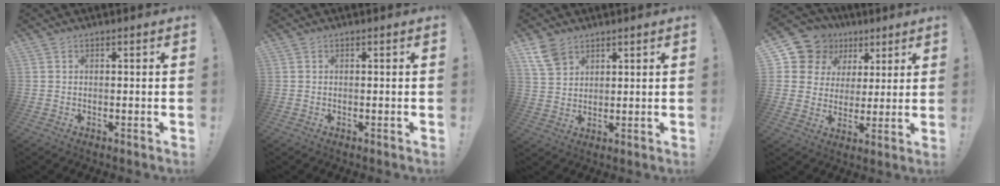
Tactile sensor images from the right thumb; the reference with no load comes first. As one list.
[{"total": 0.0}, {"total": 7.2, "force": [4.8, 4.3, 3.0], "torque": [-0.053, -0.020, 0.095]}, {"total": 12.4, "force": [6.6, 10.0, 3.2], "torque": [-0.059, -0.038, 0.137]}]